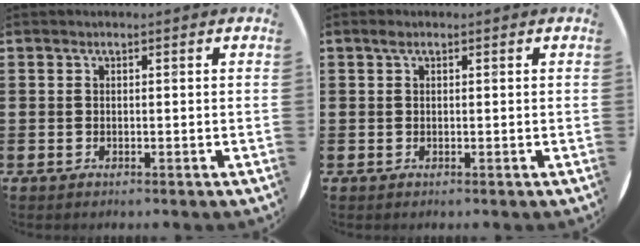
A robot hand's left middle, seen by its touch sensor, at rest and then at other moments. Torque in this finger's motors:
{"motor_torque": [0.12, -0.21, -0.05, 0.00]}